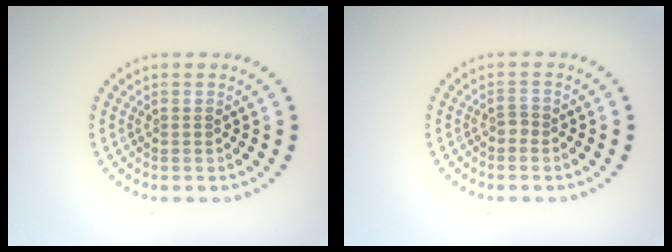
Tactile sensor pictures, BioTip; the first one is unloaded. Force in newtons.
{"total": 0.9, "press": 0.6, "slide": 0.7}